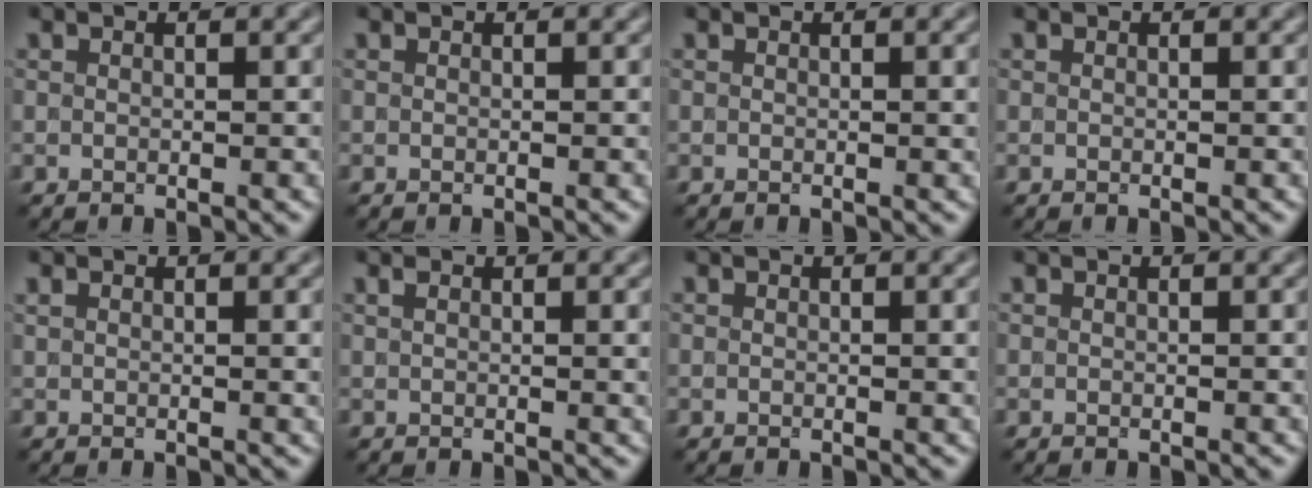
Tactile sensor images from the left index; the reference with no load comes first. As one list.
[{"total": 0.0}, {"total": 1.3, "force": [0.1, 0.4, 1.2], "torque": [-0.015, 0.000, 0.000]}, {"total": 0.0}, {"total": 2.0, "force": [0.7, 0.7, 1.7], "torque": [-0.020, 0.003, 0.012]}, {"total": 2.5, "force": [1.0, 0.9, 2.1], "torque": [-0.023, 0.005, 0.013]}, {"total": 1.0, "force": [0.1, 0.3, 1.0], "torque": [-0.013, 0.000, 0.000]}, {"total": 0.0}]